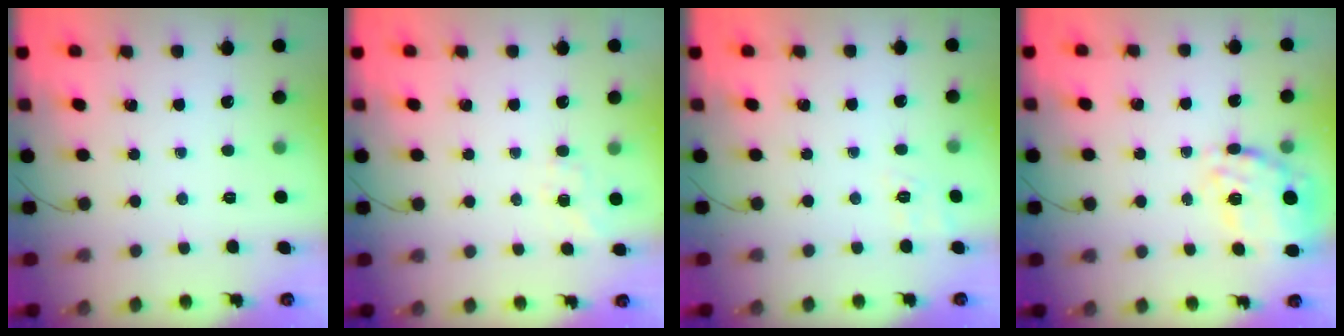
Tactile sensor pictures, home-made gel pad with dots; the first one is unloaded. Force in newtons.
{"total": 2.9, "press": 2.5, "slide": 1.5}
{"total": 2.8, "press": 2.0, "slide": 2.0}
{"total": 20.3, "press": 19.9, "slide": 4.0}